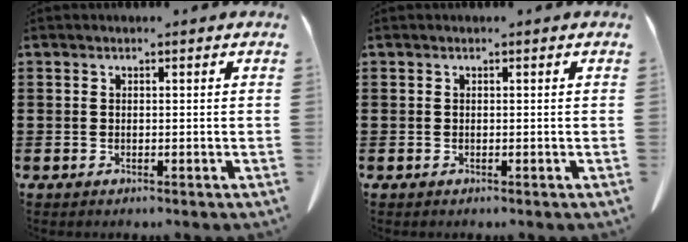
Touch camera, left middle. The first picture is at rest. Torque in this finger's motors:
{"motor_torque": [-0.37, 0.35, 0.00, 0.01]}